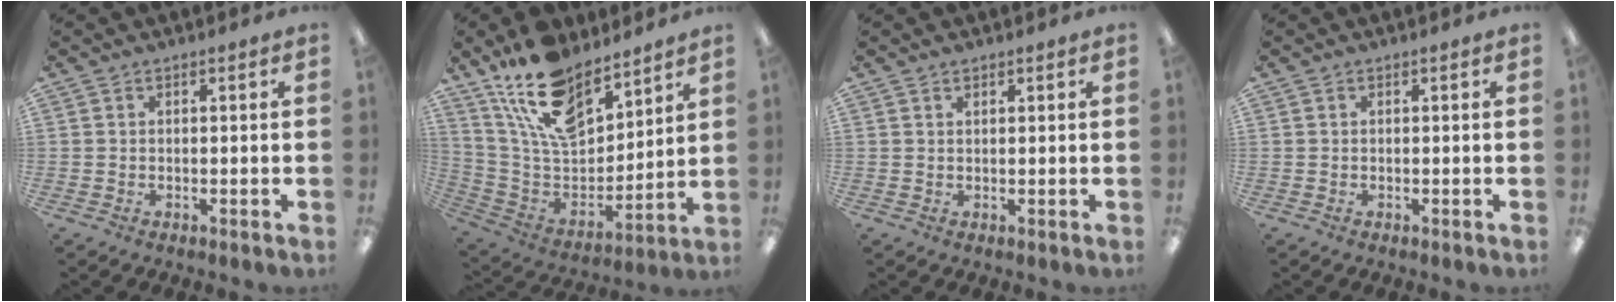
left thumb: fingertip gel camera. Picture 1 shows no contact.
{"total": 18.4, "force": [13.6, 8.5, 9.0], "torque": [-0.180, -0.076, 0.247]}
{"total": 0.8, "force": [0.7, 0.3, 0.3], "torque": [-0.007, 0.001, 0.012]}
{"total": 0.0}